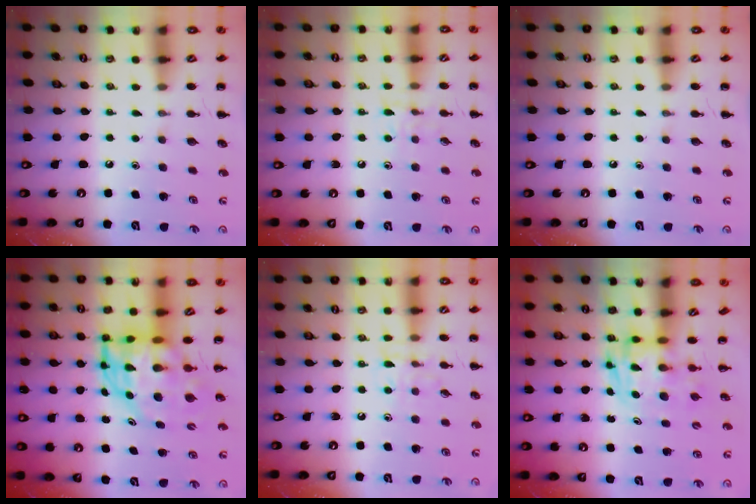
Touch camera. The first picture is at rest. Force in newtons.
{"total": 5.6, "press": 5.5, "slide": 1.0}
{"total": 0.0}
{"total": 6.8, "press": 6.5, "slide": 2.0}
{"total": 6.9, "press": 6.7, "slide": 1.4}
{"total": 2.9, "press": 2.8, "slide": 0.5}